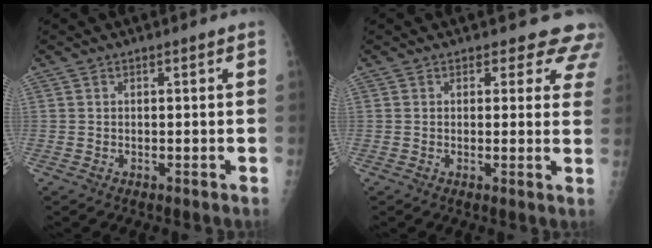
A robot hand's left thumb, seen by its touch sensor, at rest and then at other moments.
{"total": 6.9, "force": [5.9, 3.5, 1.2], "torque": [0.037, -0.023, 0.039]}